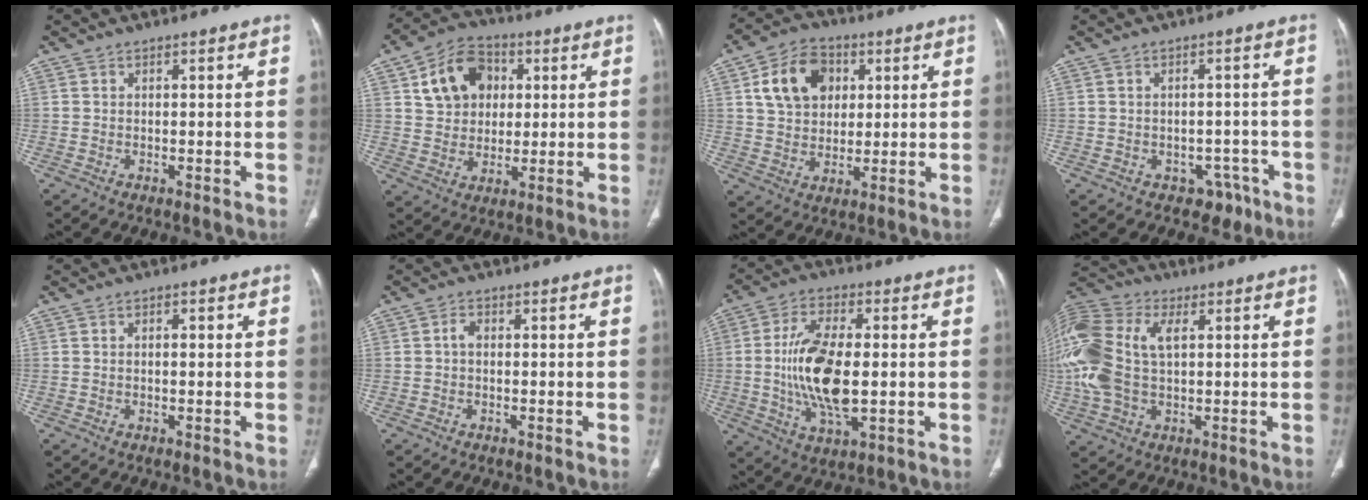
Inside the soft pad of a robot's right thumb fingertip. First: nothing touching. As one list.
[{"total": 11.7, "force": [3.8, 8.3, 7.3], "torque": [-0.106, 0.002, 0.068]}, {"total": 12.3, "force": [3.9, 9.3, 7.1], "torque": [-0.097, 0.001, 0.068]}, {"total": 4.5, "force": [-2.6, 3.4, 1.3], "torque": [0.005, 0.023, -0.028]}, {"total": 1.3, "force": [0.2, 0.5, 1.2], "torque": [-0.023, 0.004, 0.002]}, {"total": 1.4, "force": [-0.1, 1.0, 1.1], "torque": [-0.016, 0.004, -0.006]}, {"total": 14.8, "force": [-0.5, 6.5, 13.3], "torque": [-0.261, -0.004, -0.007]}, {"total": 18.4, "force": [2.9, 10.8, 14.6], "torque": [-0.359, 0.017, 0.050]}]